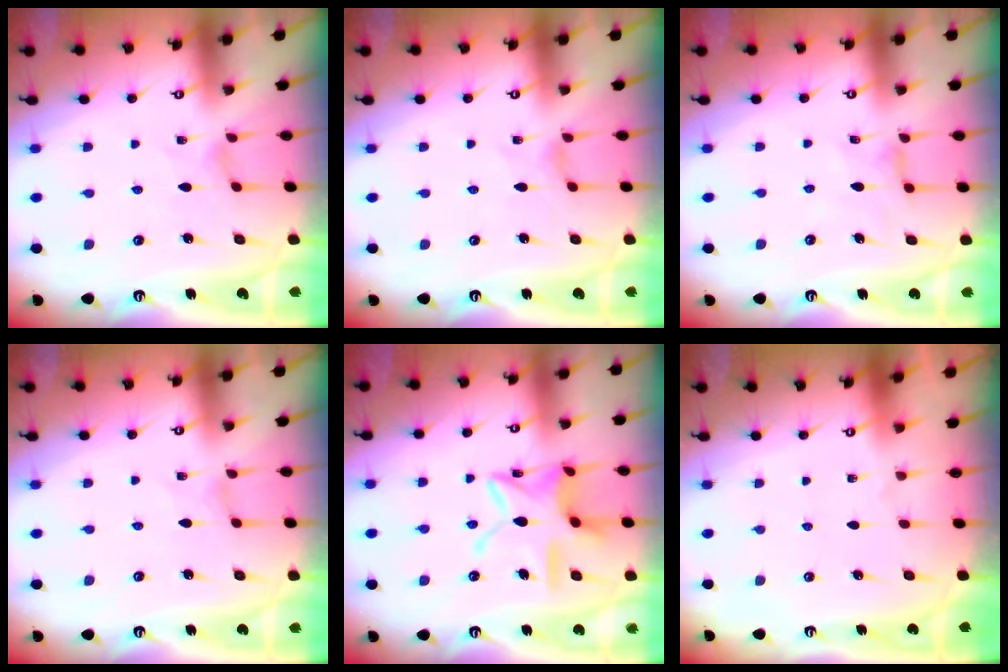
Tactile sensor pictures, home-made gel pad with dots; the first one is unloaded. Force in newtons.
{"total": 0.0}
{"total": 1.7, "press": 1.7, "slide": 0.4}
{"total": 0.0}
{"total": 14.4, "press": 14.4, "slide": 1.2}
{"total": 0.0}